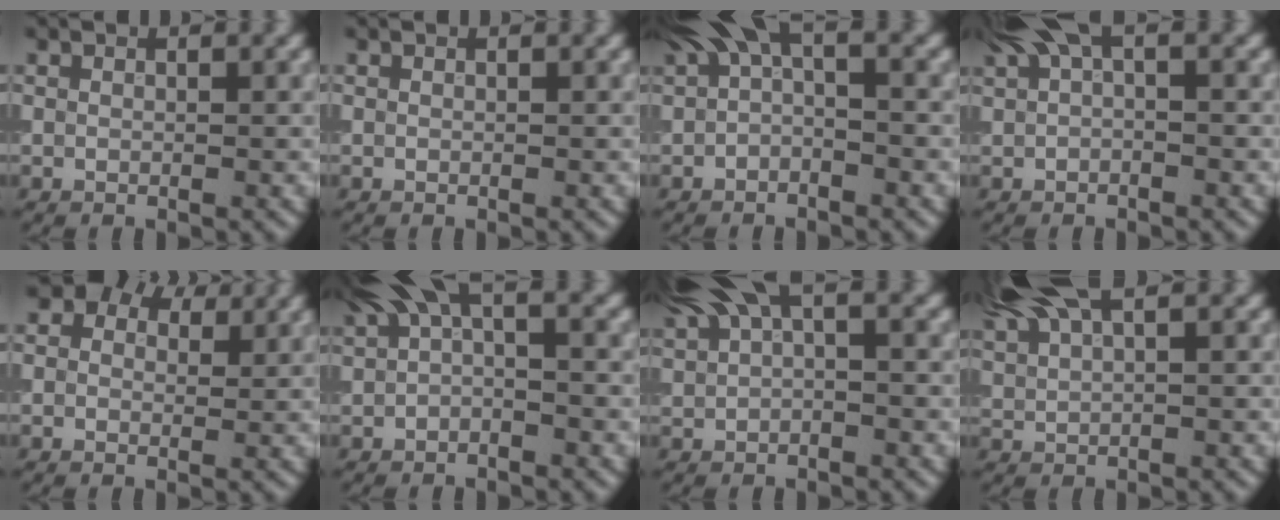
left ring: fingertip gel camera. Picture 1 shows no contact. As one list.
[{"total": 0.0}, {"total": 3.8, "force": [0.9, 1.7, 3.3], "torque": [-0.048, 0.014, 0.006]}, {"total": 3.5, "force": [1.7, 1.1, 2.8], "torque": [-0.049, 0.007, 0.025]}, {"total": 4.0, "force": [2.3, 2.6, 2.0], "torque": [-0.021, 0.005, 0.011]}, {"total": 4.1, "force": [1.6, 1.7, 3.4], "torque": [-0.055, 0.011, 0.021]}, {"total": 4.5, "force": [2.5, 1.5, 3.4], "torque": [-0.062, 0.012, 0.041]}, {"total": 5.6, "force": [3.9, 1.5, 3.7], "torque": [-0.072, 0.014, 0.069]}]